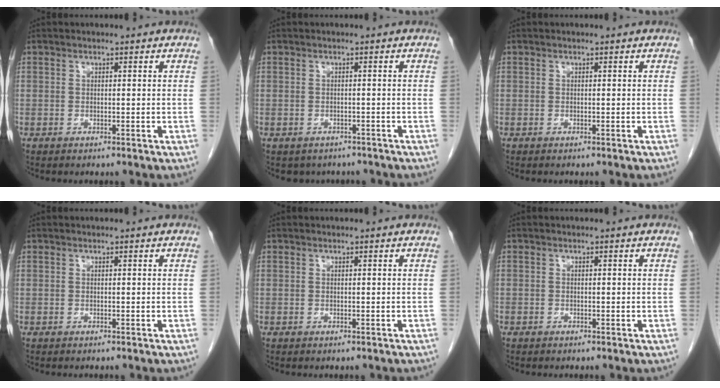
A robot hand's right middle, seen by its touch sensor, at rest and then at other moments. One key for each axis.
{"total": 4.4, "fx": -3.6, "fy": 2.3, "fz": 0.5, "tx": -0.001, "ty": 0.009, "tz": -0.042}
{"total": 0.0}
{"total": 1.0, "fx": -0.9, "fy": 0.3, "fz": 0.4, "tx": -0.010, "ty": -0.002, "tz": -0.011}
{"total": 0.8, "fx": -0.7, "fy": 0.3, "fz": 0.3, "tx": -0.007, "ty": 0.000, "tz": -0.009}
{"total": 0.6, "fx": -0.4, "fy": 0.4, "fz": 0.0, "tx": -0.006, "ty": 0.002, "tz": -0.008}